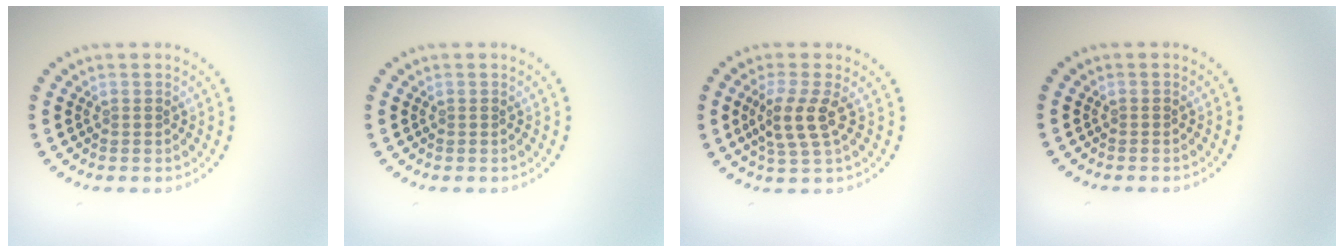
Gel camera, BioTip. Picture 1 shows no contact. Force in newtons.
{"total": 0.0}
{"total": 3.1, "press": 2.8, "slide": 1.4}
{"total": 0.0}